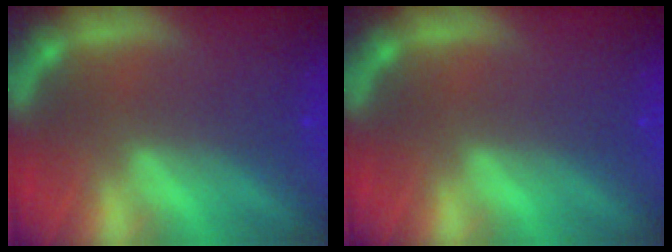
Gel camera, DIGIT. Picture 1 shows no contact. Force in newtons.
{"total": 0.0}